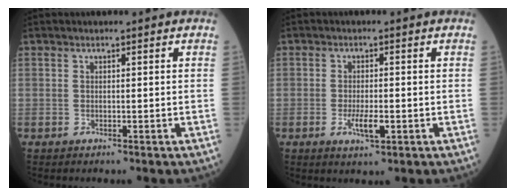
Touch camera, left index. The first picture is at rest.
{"total": 3.3, "force": [-1.1, 0.8, 3.0], "torque": [-0.060, -0.002, -0.018]}